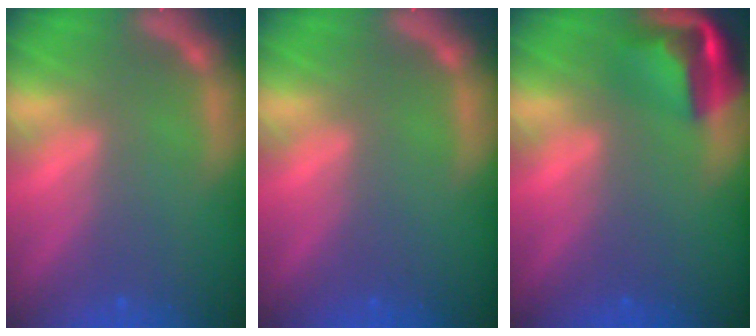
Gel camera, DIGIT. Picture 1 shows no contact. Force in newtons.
{"total": 0.0}
{"total": 5.5}